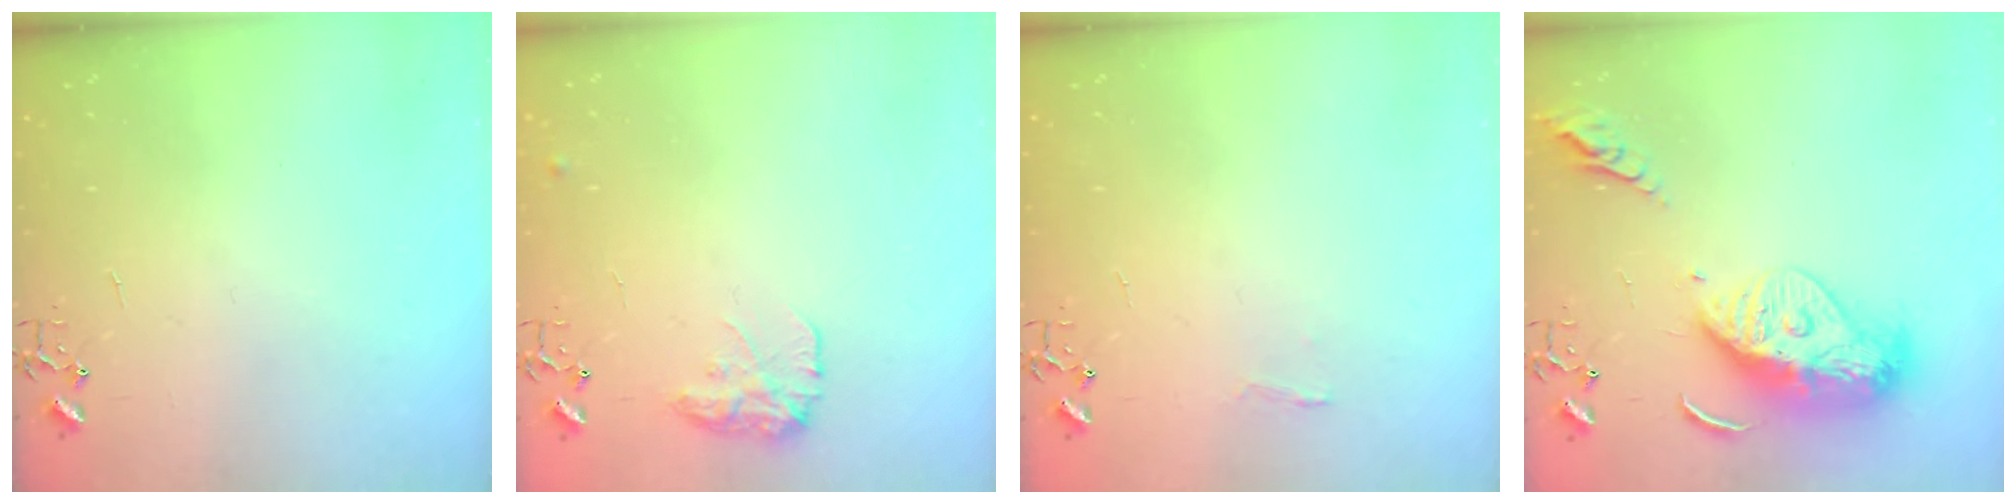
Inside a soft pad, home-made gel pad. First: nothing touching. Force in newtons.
{"total": 10.8, "press": 10.8, "slide": 0.6}
{"total": 4.8, "press": 4.8, "slide": 0.6}
{"total": 16.9, "press": 16.8, "slide": 1.6}